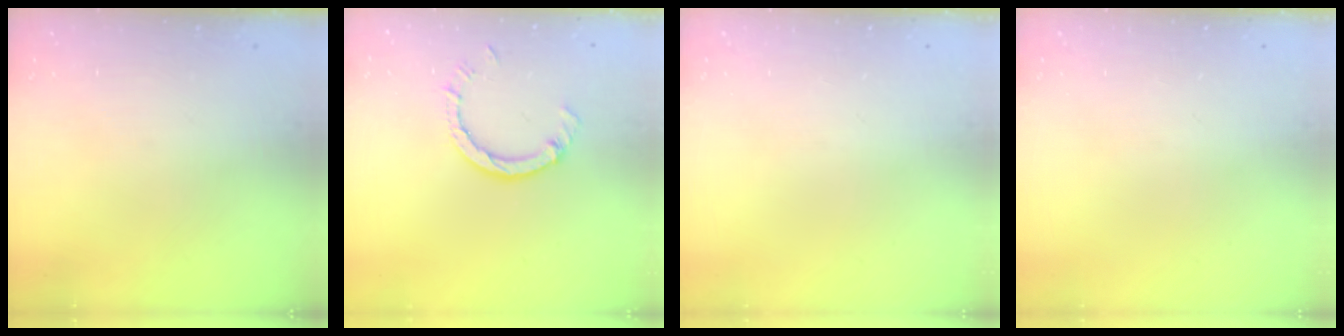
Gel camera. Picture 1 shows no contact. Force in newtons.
{"total": 4.8, "press": 4.8, "slide": 0.4}
{"total": 0.0}
{"total": 0.0}